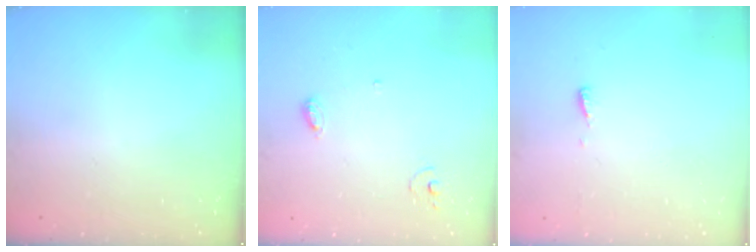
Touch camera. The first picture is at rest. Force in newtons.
{"total": 4.7, "press": 4.7, "slide": 0.5}
{"total": 3.7, "press": 3.7, "slide": 0.4}